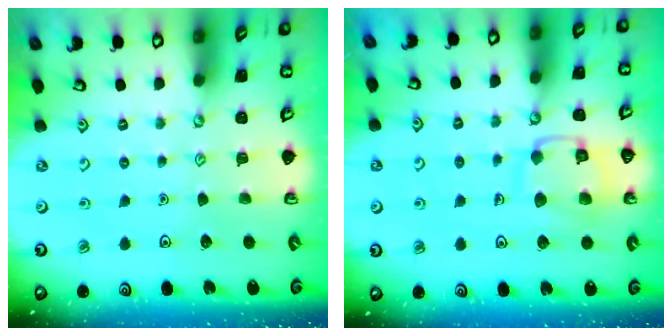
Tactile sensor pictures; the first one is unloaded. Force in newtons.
{"total": 12.4, "press": 12.4, "slide": 1.0}